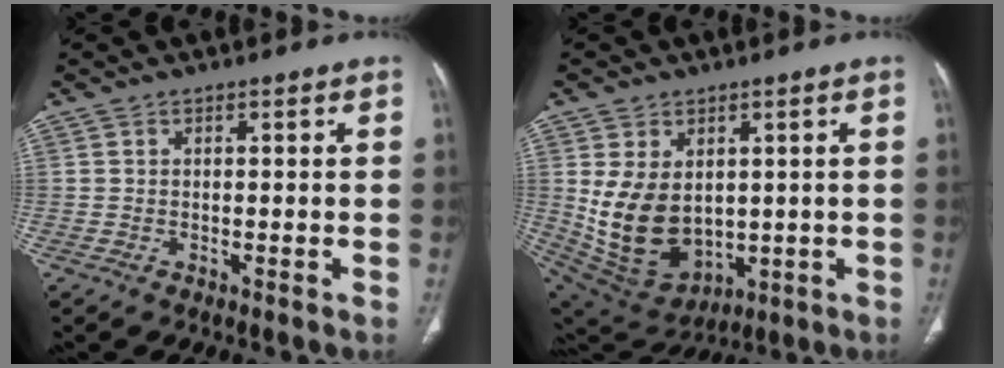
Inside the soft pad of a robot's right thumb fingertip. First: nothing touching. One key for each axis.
{"total": 14.1, "fx": 1.1, "fy": 10.0, "fz": 9.9, "tx": -0.164, "ty": -0.014, "tz": 0.056}